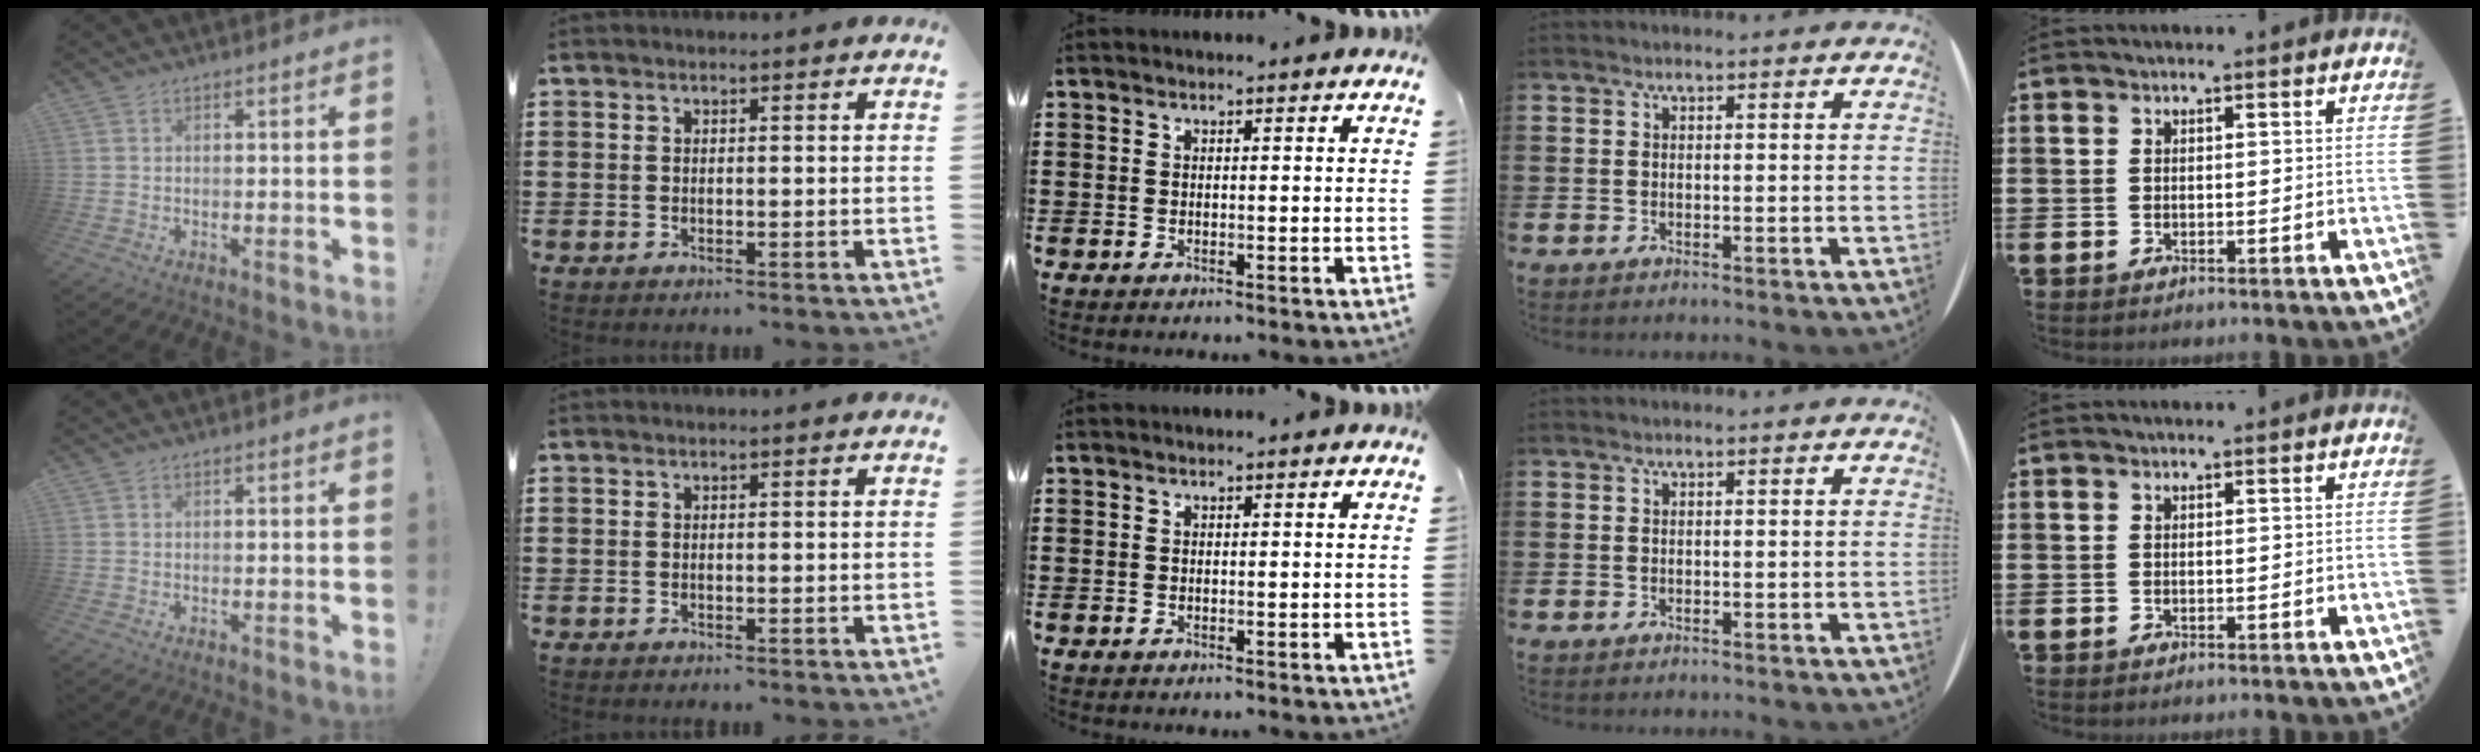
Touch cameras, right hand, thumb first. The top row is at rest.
{}